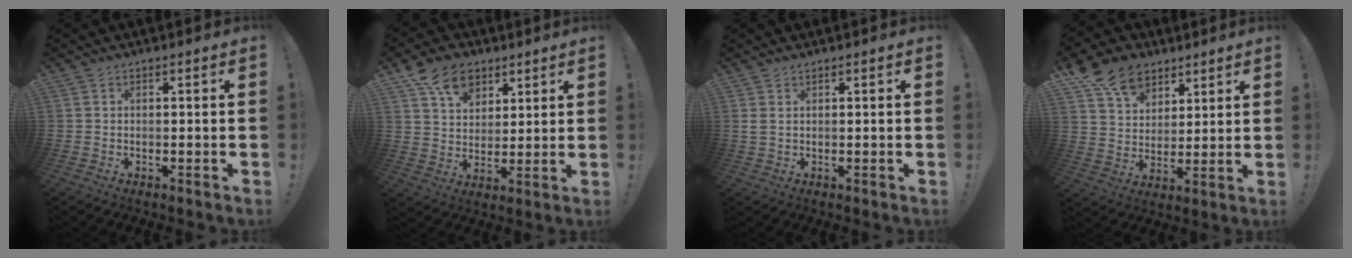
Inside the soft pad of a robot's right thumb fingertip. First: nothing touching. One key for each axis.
{"total": 12.4, "fx": 6.8, "fy": 8.8, "fz": 5.5, "tx": -0.079, "ty": -0.035, "tz": 0.132}
{"total": 1.7, "fx": 1.0, "fy": 0.6, "fz": 1.1, "tx": -0.016, "ty": -0.003, "tz": 0.019}
{"total": 13.6, "fx": 8.3, "fy": 9.6, "fz": 5.0, "tx": -0.068, "ty": -0.054, "tz": 0.161}